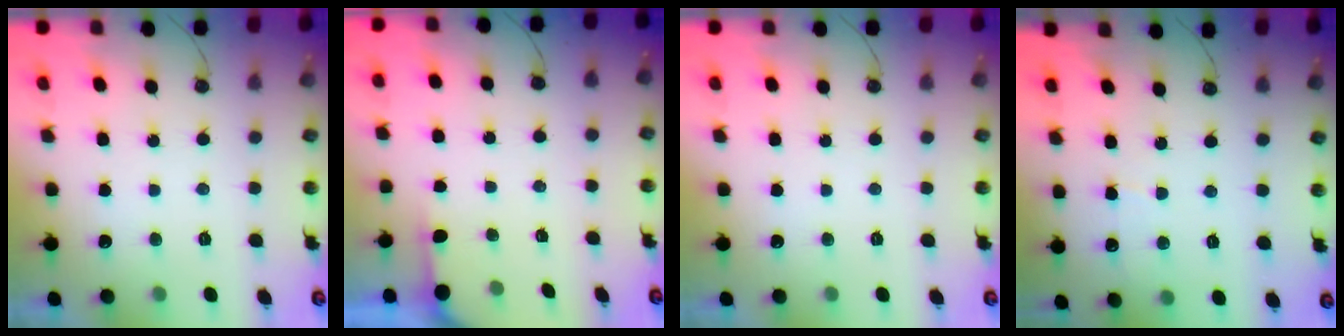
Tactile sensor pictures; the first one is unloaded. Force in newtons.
{"total": 1.7, "press": 1.7, "slide": 0.2}
{"total": 0.0}
{"total": 3.9, "press": 3.8, "slide": 0.6}